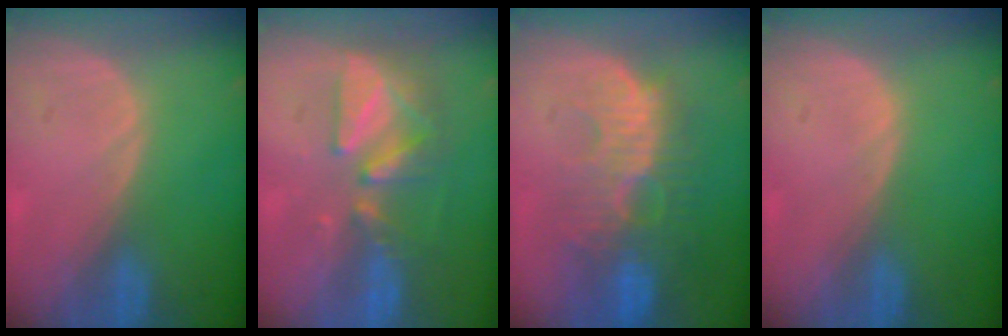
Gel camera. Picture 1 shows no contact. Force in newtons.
{"total": 8.9, "press": 7.8, "slide": 4.2}
{"total": 11.0, "press": 9.7, "slide": 5.1}
{"total": 0.0}